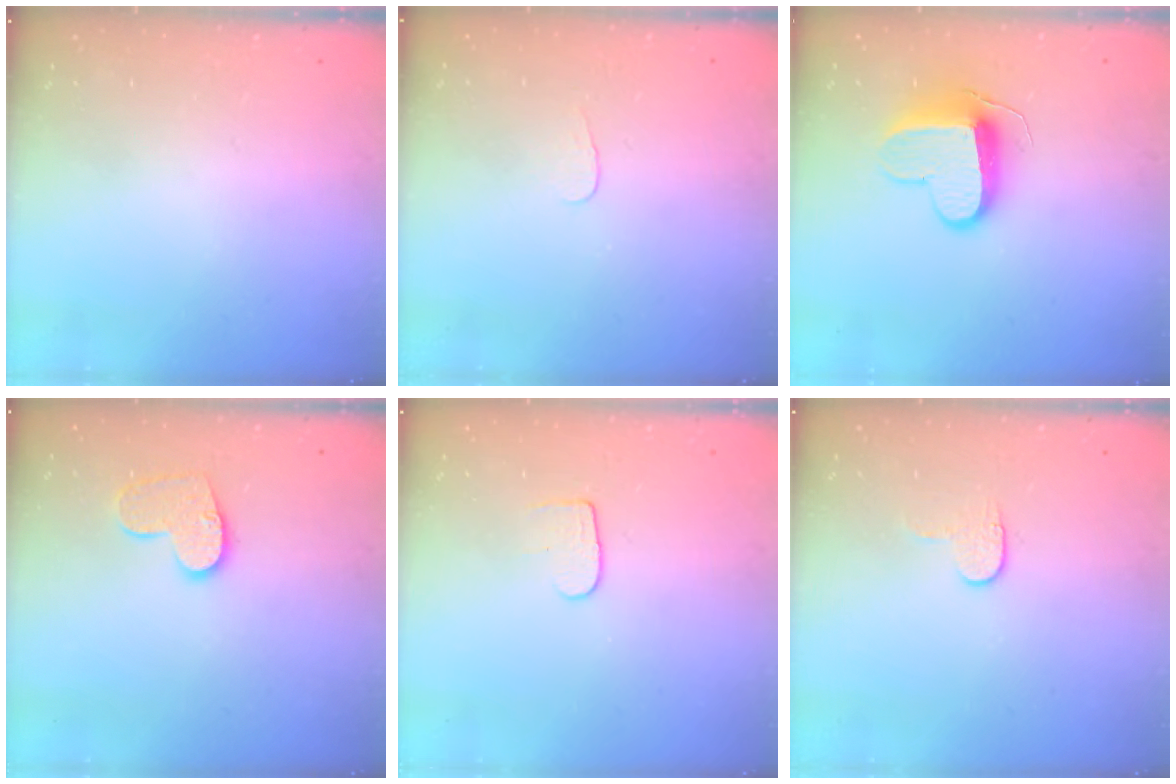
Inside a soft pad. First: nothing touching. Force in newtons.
{"total": 2.8, "press": 2.7, "slide": 0.3}
{"total": 10.3, "press": 10.2, "slide": 0.5}
{"total": 10.4, "press": 10.4, "slide": 0.7}
{"total": 5.1, "press": 5.1, "slide": 0.4}
{"total": 4.5, "press": 4.5, "slide": 0.4}